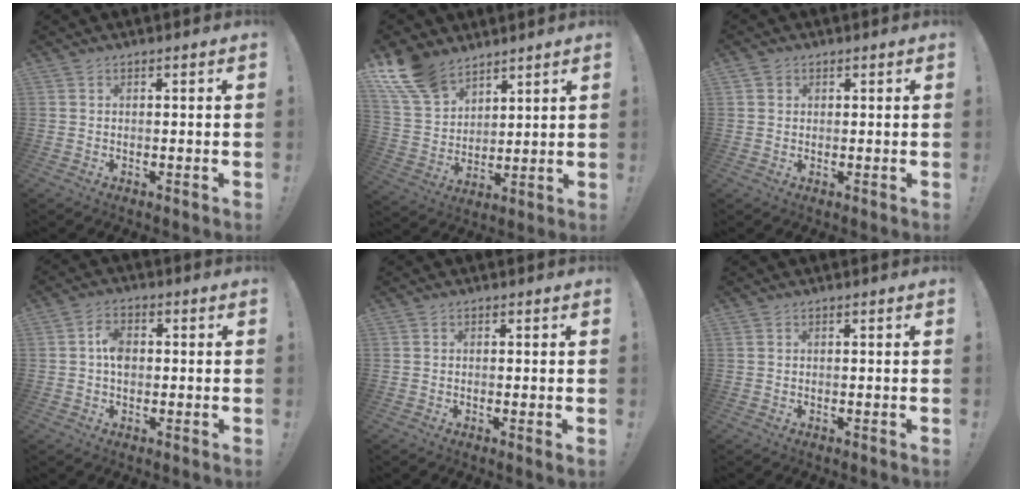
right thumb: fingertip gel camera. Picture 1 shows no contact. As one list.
[{"total": 13.9, "force": [10.3, 7.8, 5.2], "torque": [-0.115, -0.060, 0.202]}, {"total": 2.0, "force": [1.2, 1.7, 0.4], "torque": [0.000, -0.003, 0.020]}, {"total": 5.6, "force": [0.0, 4.0, 4.0], "torque": [-0.061, 0.011, 0.001]}, {"total": 1.2, "force": [0.1, -0.2, 1.1], "torque": [-0.017, -0.004, 0.001]}, {"total": 0.0}]